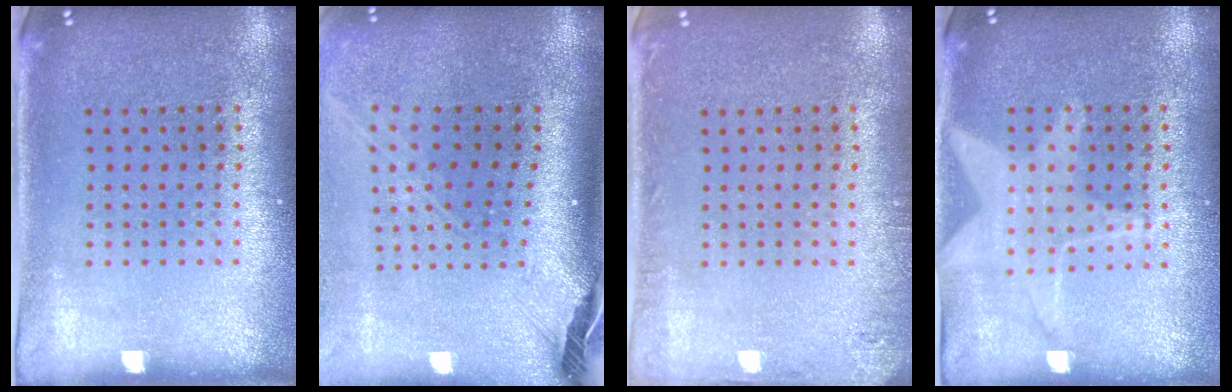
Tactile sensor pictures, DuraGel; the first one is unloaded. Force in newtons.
{"total": 2.8, "press": 2.0, "slide": 1.9}
{"total": 1.4, "press": 1.4, "slide": 0.1}
{"total": 1.3, "press": 1.3, "slide": 0.3}